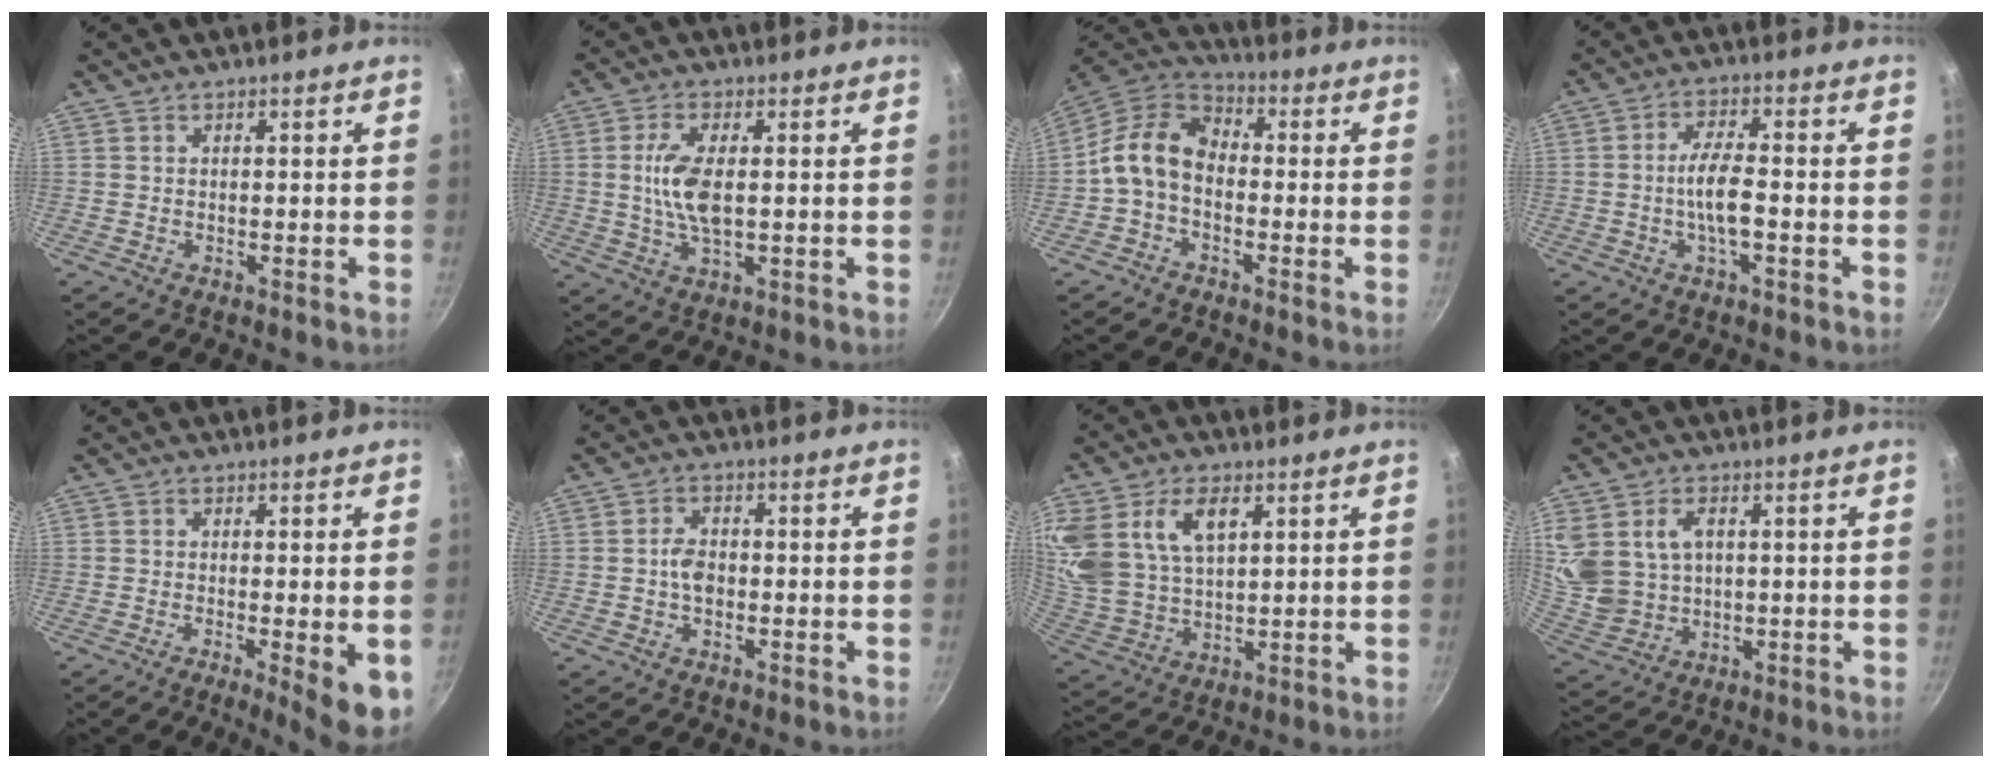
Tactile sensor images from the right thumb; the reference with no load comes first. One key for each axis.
{"total": 8.2, "fx": 0.5, "fy": 3.6, "fz": 7.3, "tx": -0.157, "ty": -0.005, "tz": 0.013}
{"total": 11.0, "fx": -1.7, "fy": 7.8, "fz": 7.6, "tx": -0.133, "ty": 0.036, "tz": -0.046}
{"total": 6.6, "fx": -1.3, "fy": 2.4, "fz": 6.0, "tx": -0.118, "ty": 0.016, "tz": -0.026}
{"total": 7.8, "fx": -2.7, "fy": 1.5, "fz": 7.1, "tx": -0.094, "ty": -0.019, "tz": -0.039}
{"total": 3.9, "fx": -0.5, "fy": 2.7, "fz": 2.9, "tx": -0.047, "ty": 0.009, "tz": -0.012}
{"total": 19.2, "fx": 7.1, "fy": 11.8, "fz": 13.4, "tx": -0.298, "ty": 0.000, "tz": 0.145}
{"total": 13.9, "fx": 2.9, "fy": 10.6, "fz": 8.6, "tx": -0.189, "ty": 0.004, "tz": 0.076}